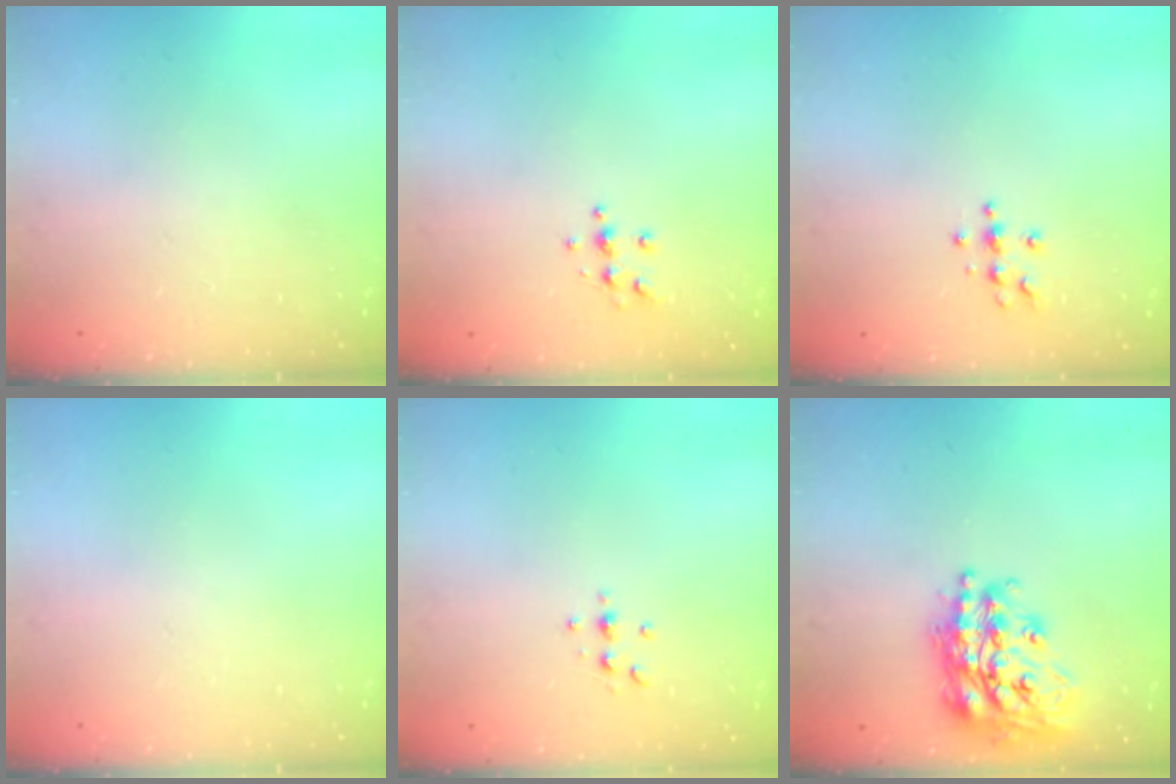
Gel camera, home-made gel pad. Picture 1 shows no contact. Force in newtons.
{"total": 5.1, "press": 5.1, "slide": 0.3}
{"total": 5.6, "press": 5.5, "slide": 0.7}
{"total": 0.0}
{"total": 3.1, "press": 3.1, "slide": 0.5}
{"total": 20.7, "press": 20.6, "slide": 1.6}